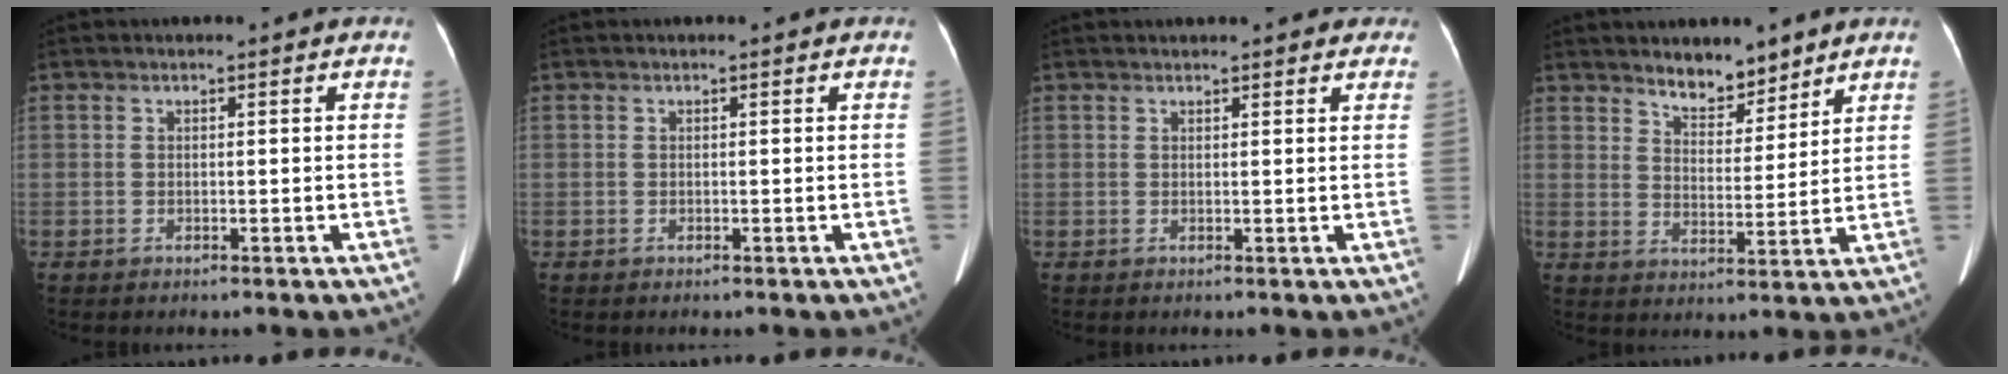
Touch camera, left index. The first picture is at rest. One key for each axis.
{"total": 0.0}
{"total": 7.4, "fx": 6.3, "fy": 2.1, "fz": 3.2, "tx": -0.033, "ty": 0.022, "tz": 0.073}
{"total": 6.0, "fx": 5.1, "fy": 2.2, "fz": 2.3, "tx": -0.035, "ty": -0.006, "tz": 0.088}